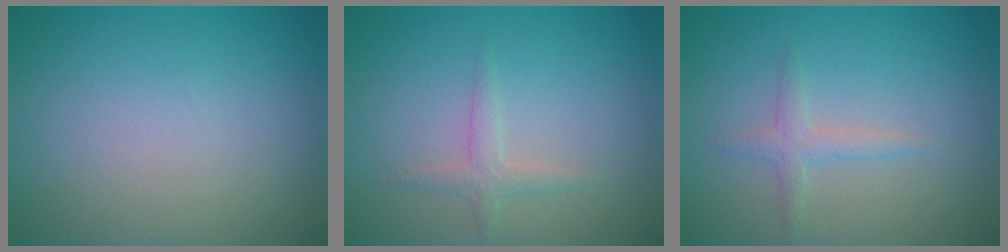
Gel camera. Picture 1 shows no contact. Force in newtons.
{"total": 1.5, "press": 1.5, "slide": 0.1}
{"total": 1.5, "press": 1.5, "slide": 0.1}